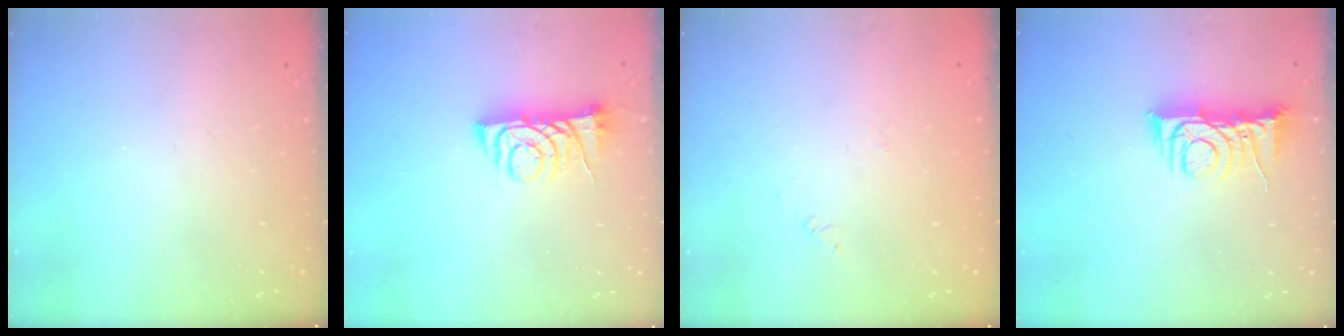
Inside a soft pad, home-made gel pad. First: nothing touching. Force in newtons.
{"total": 7.0, "press": 6.9, "slide": 0.8}
{"total": 1.7, "press": 1.7, "slide": 0.2}
{"total": 7.3, "press": 7.3, "slide": 0.5}